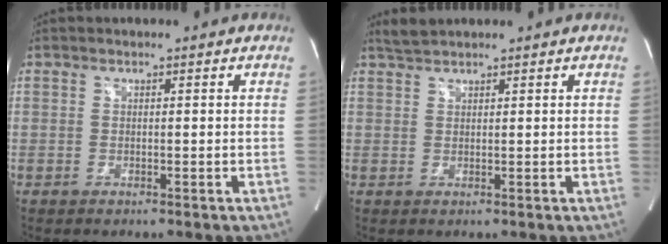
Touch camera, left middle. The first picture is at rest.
{"total": 1.9, "force": [1.9, -0.1, 0.4], "torque": [-0.014, 0.010, 0.041]}